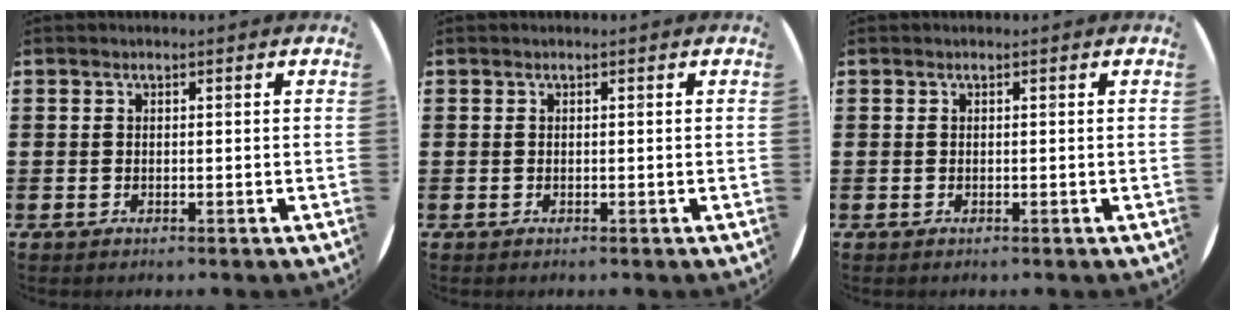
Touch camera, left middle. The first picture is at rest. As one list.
[{"total": 0.0}, {"total": 0.0}]